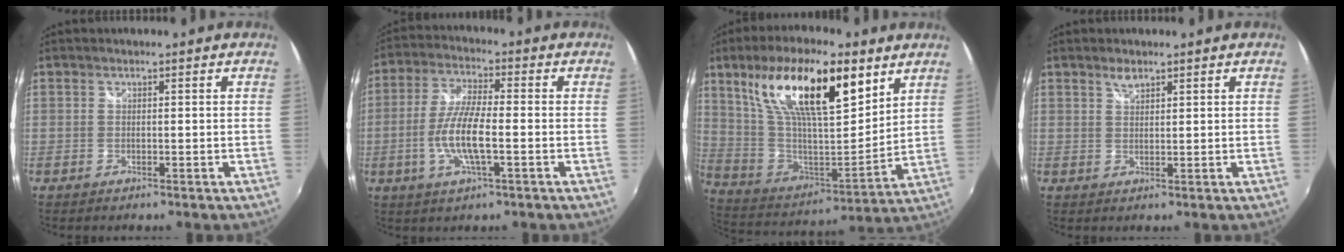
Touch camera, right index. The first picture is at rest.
{"total": 9.4, "force": [-2.4, 1.9, 8.8], "torque": [-0.183, -0.002, -0.050]}
{"total": 24.5, "force": [12.5, 8.8, 19.1], "torque": [-0.354, 0.030, 0.229]}
{"total": 2.0, "force": [1.5, 0.9, 1.0], "torque": [-0.016, 0.002, 0.028]}